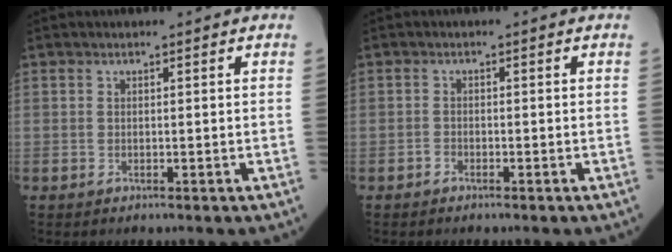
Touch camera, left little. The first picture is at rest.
{"total": 0.7, "force": [-0.6, 0.4, 0.1], "torque": [-0.002, 0.002, -0.015]}